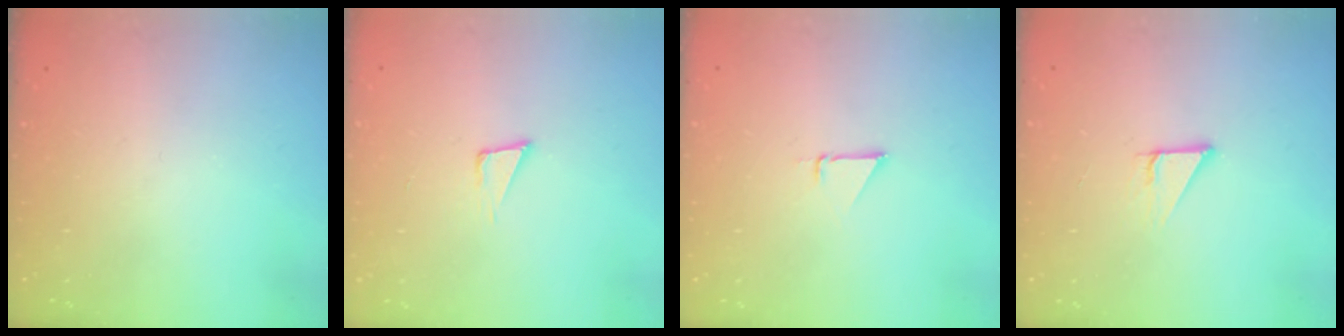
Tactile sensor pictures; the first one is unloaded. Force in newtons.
{"total": 4.0, "press": 2.8, "slide": 2.9}
{"total": 1.5, "press": 1.5, "slide": 0.0}
{"total": 2.9, "press": 2.9, "slide": 0.2}